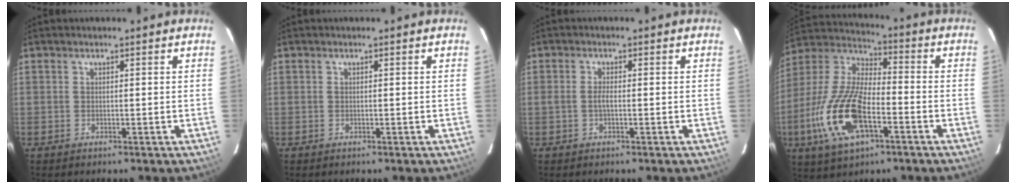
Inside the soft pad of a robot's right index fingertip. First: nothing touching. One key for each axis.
{"total": 0.0}
{"total": 1.6, "fx": -0.4, "fy": 0.4, "fz": 1.5, "tx": -0.031, "ty": 0.002, "tz": -0.010}
{"total": 18.7, "fx": -6.7, "fy": 8.1, "fz": 15.5, "tx": -0.340, "ty": -0.012, "tz": -0.130}